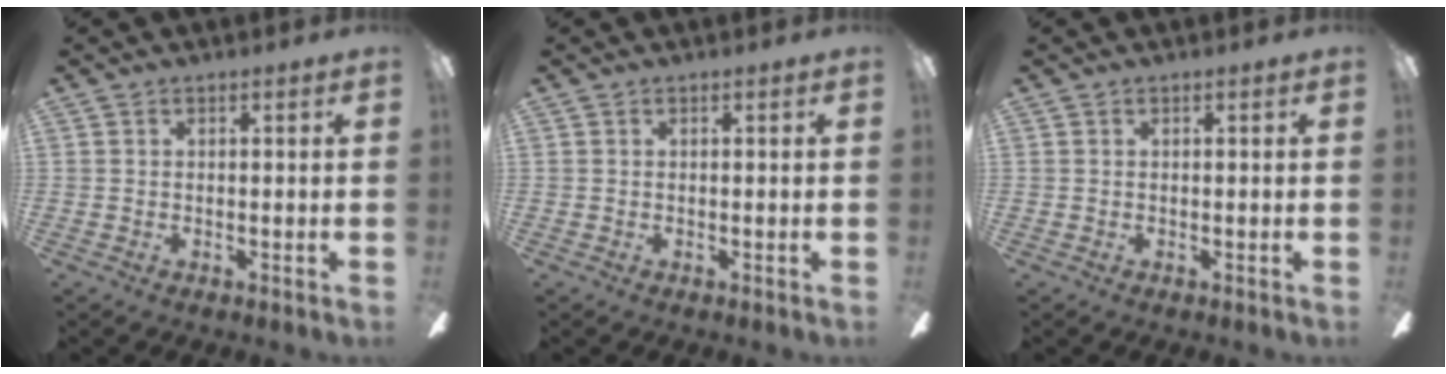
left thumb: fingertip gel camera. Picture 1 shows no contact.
{"total": 0.0}
{"total": 0.0}